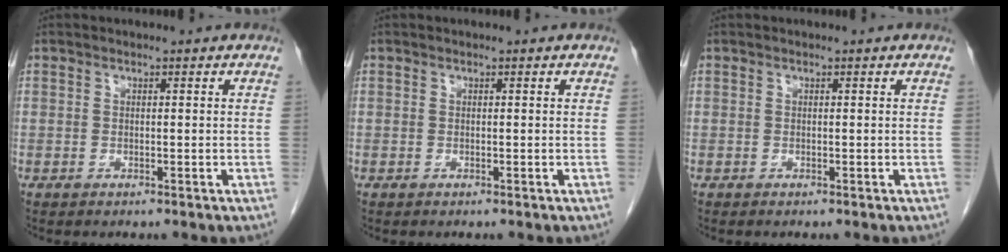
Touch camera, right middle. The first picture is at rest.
{"total": 0.0}
{"total": 0.0}